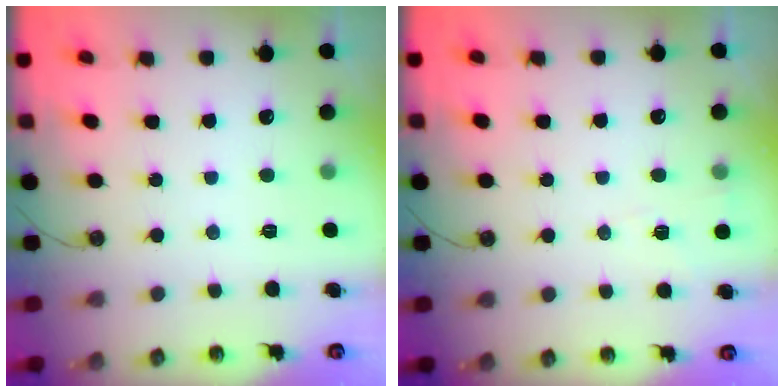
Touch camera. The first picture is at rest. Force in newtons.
{"total": 4.3, "press": 4.2, "slide": 1.0}